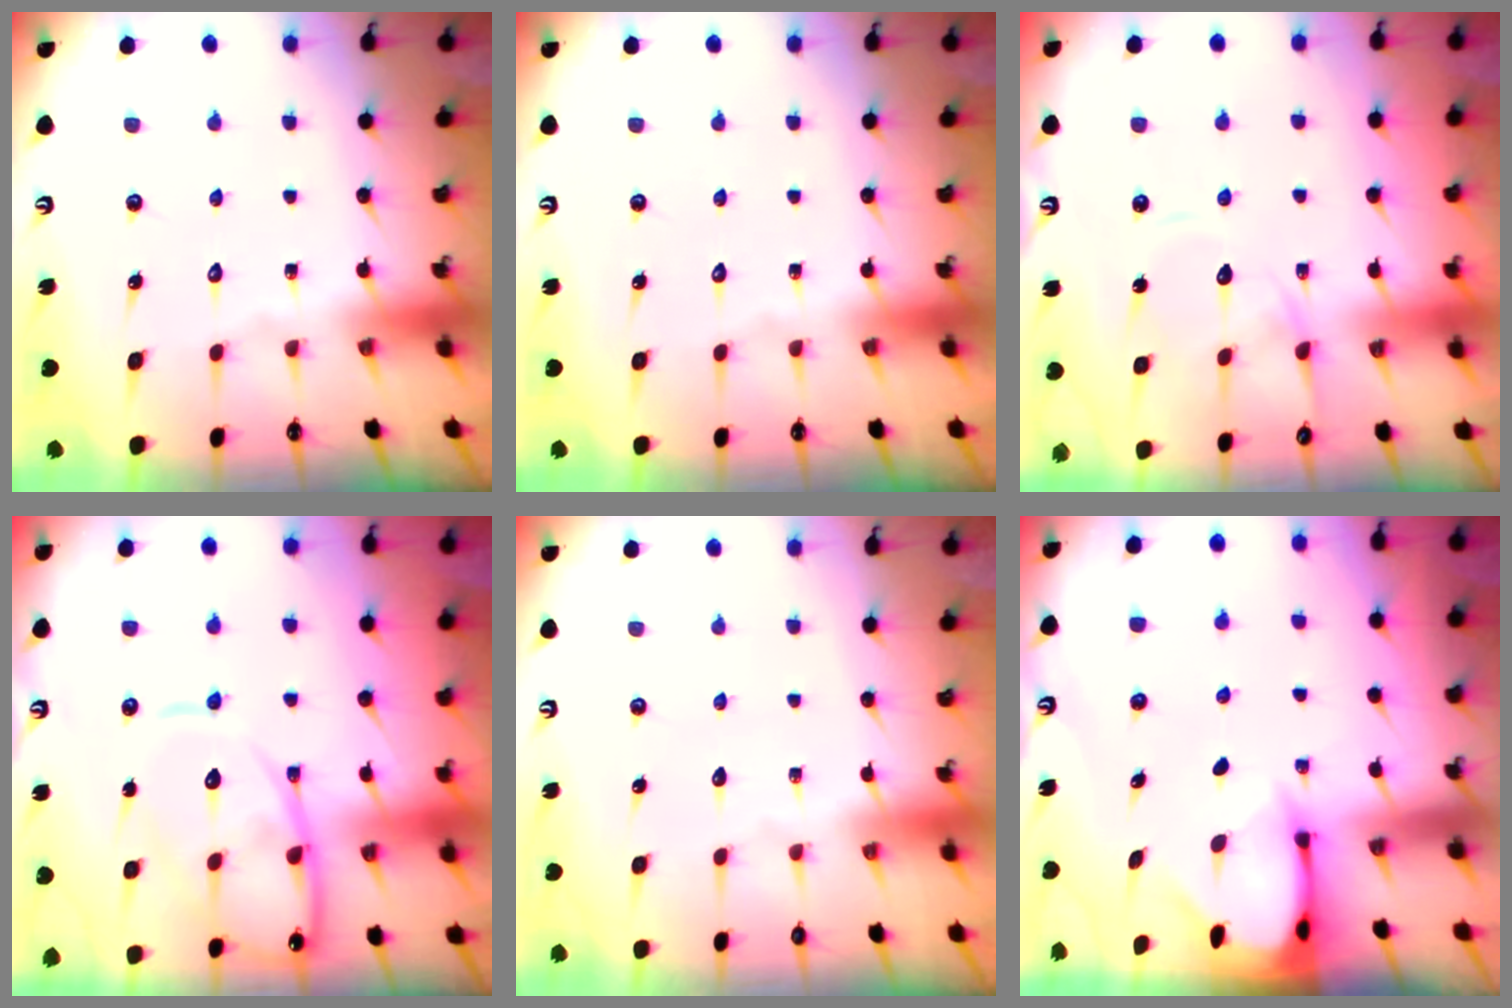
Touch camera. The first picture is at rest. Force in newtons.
{"total": 0.0}
{"total": 12.8, "press": 12.8, "slide": 1.2}
{"total": 15.4, "press": 15.3, "slide": 1.5}
{"total": 0.0}
{"total": 2.4, "press": 2.4, "slide": 0.3}